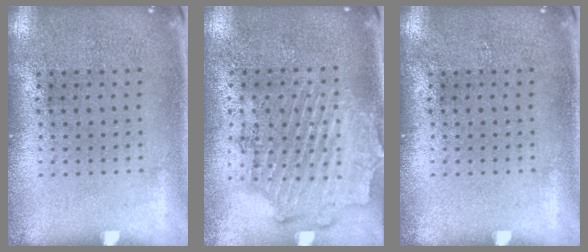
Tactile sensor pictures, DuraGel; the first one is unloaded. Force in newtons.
{"total": 1.9, "press": 1.7, "slide": 0.8}
{"total": 0.0}